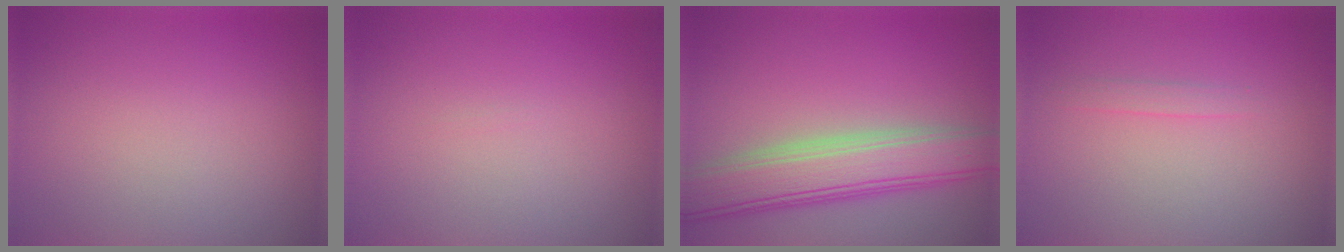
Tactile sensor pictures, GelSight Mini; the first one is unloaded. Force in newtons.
{"total": 0.0}
{"total": 7.0, "press": 7.0, "slide": 0.2}
{"total": 0.8, "press": 0.8, "slide": 0.0}